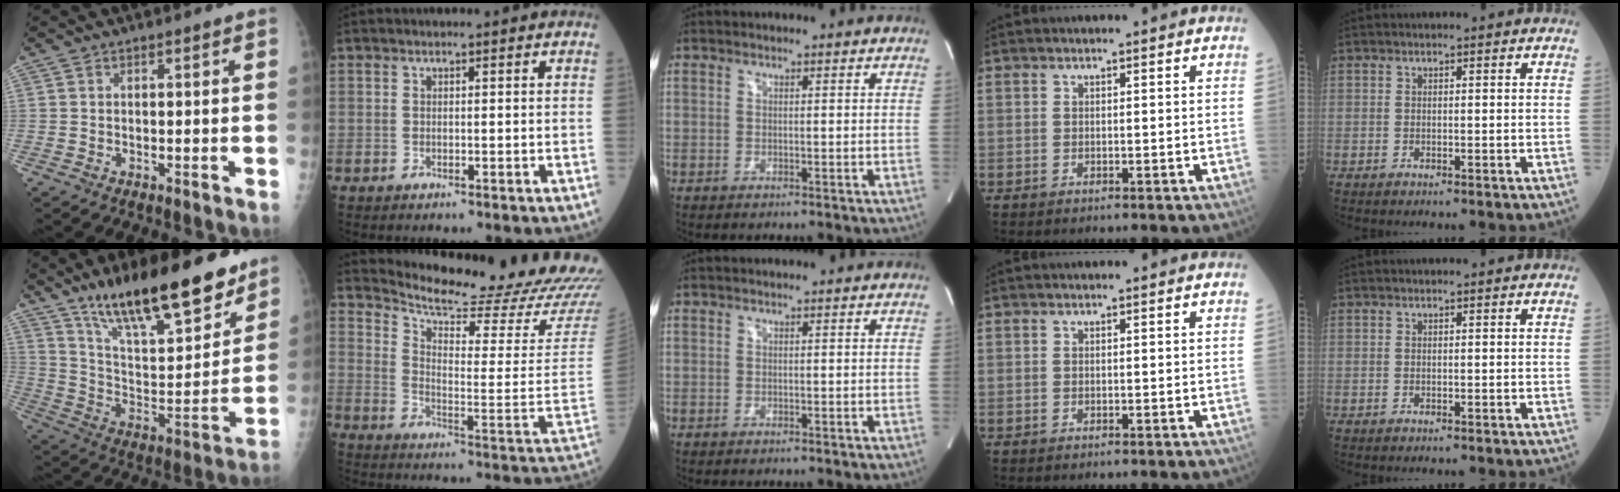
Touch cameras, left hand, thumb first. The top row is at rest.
{"thumb": {"total": 24.5, "force": [17.5, 7.4, 15.5], "torque": [-0.214, -0.079, 0.293]}, "index": {"total": 23.4, "force": [22.3, 0.1, 7.2], "torque": [-0.130, -0.122, 0.284]}}